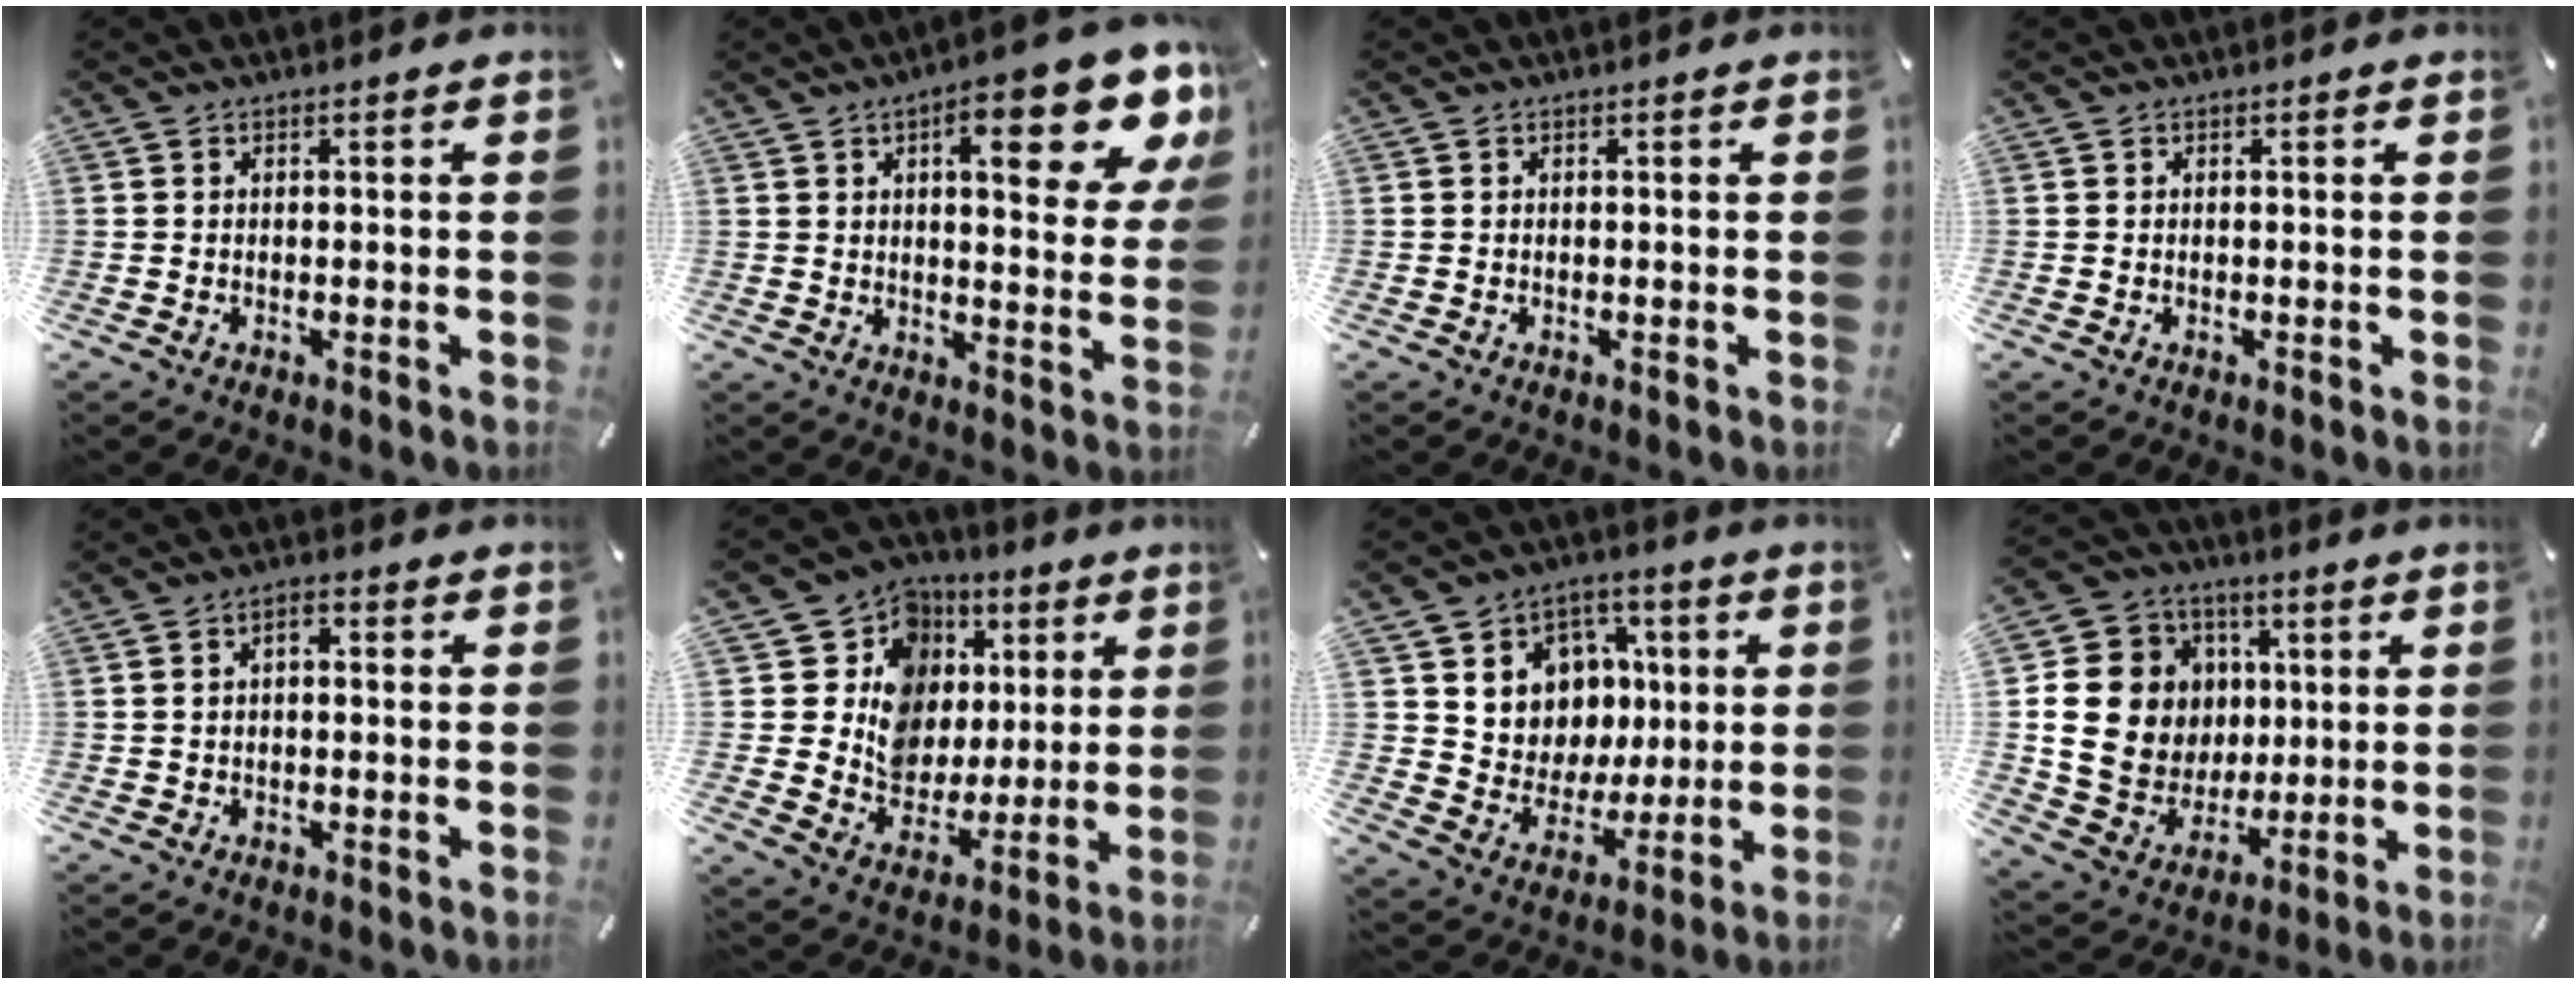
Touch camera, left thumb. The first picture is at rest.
{"total": 15.8, "force": [8.1, 5.5, 12.5], "torque": [-0.160, -0.040, 0.122]}
{"total": 0.0}
{"total": 0.0}
{"total": 2.4, "force": [-0.3, 1.5, 1.9], "torque": [-0.029, 0.007, -0.010]}
{"total": 13.5, "force": [3.8, 12.4, 3.7], "torque": [-0.052, -0.038, 0.082]}
{"total": 10.9, "force": [1.6, 10.7, 1.1], "torque": [-0.013, -0.025, 0.044]}
{"total": 17.2, "force": [1.9, 15.8, 6.4], "torque": [-0.128, -0.002, 0.057]}